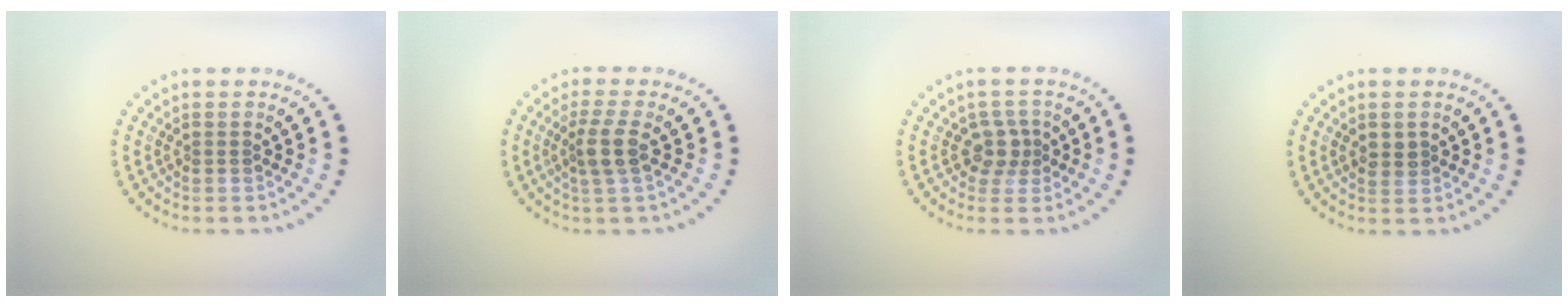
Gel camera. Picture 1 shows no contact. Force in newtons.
{"total": 2.5, "press": 2.1, "slide": 1.4}
{"total": 2.1, "press": 1.7, "slide": 1.2}
{"total": 1.4, "press": 1.4, "slide": 0.3}